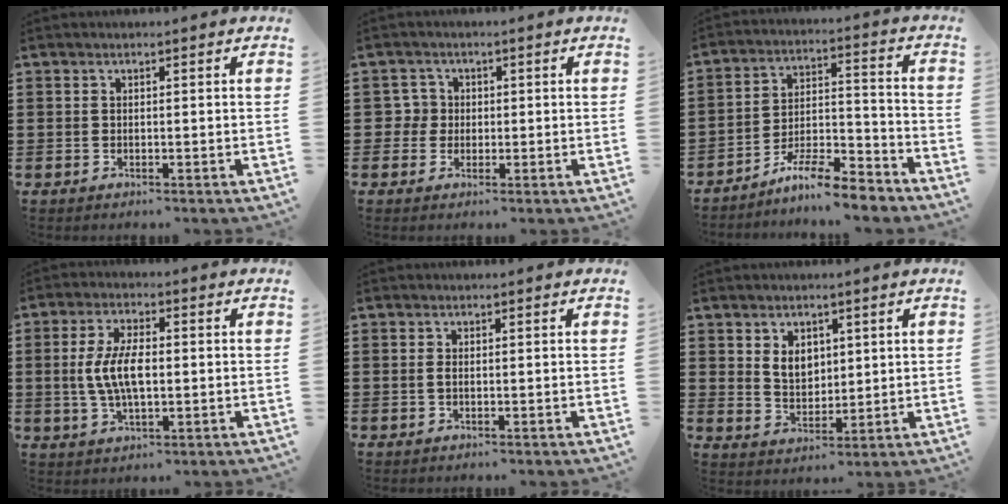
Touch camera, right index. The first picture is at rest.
{"total": 3.1, "force": [0.0, 3.0, 0.7], "torque": [-0.028, 0.010, -0.003]}
{"total": 8.6, "force": [-7.9, 0.9, 3.4], "torque": [-0.051, 0.022, -0.148]}
{"total": 7.1, "force": [-0.1, 3.0, 6.4], "torque": [-0.147, -0.002, -0.010]}
{"total": 0.8, "force": [-0.1, 0.2, 0.8], "torque": [-0.024, -0.003, -0.004]}
{"total": 4.5, "force": [1.7, 3.3, 2.6], "torque": [-0.054, 0.009, 0.027]}